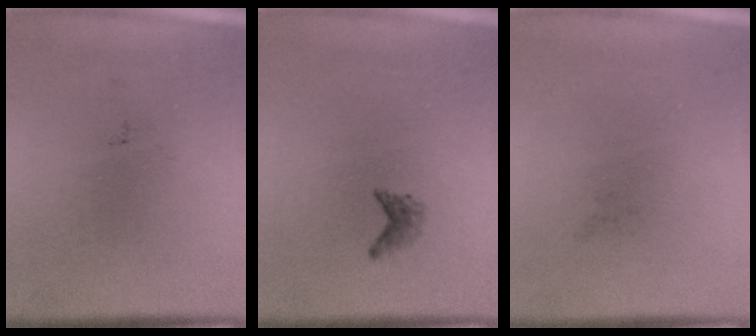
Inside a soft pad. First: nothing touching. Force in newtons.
{"total": 1.1}
{"total": 0.0}